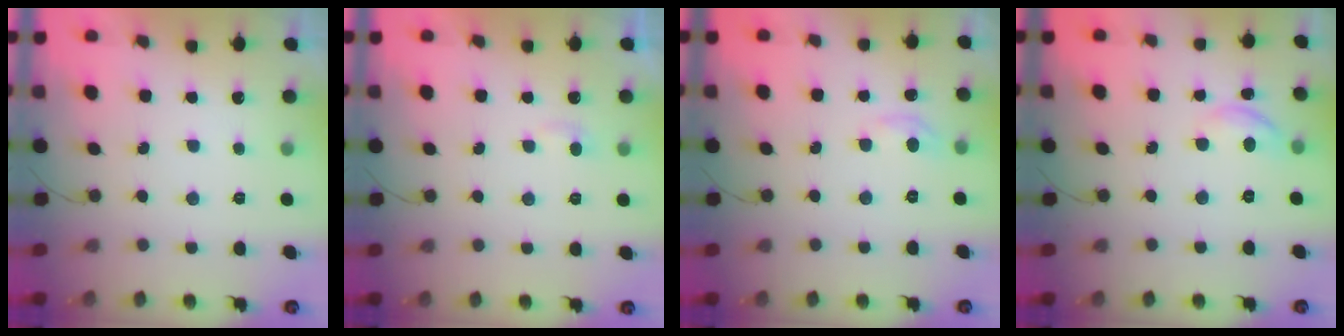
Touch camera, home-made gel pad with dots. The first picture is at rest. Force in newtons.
{"total": 2.7, "press": 2.7, "slide": 0.2}
{"total": 4.3, "press": 4.3, "slide": 0.6}
{"total": 5.5, "press": 5.5, "slide": 0.7}